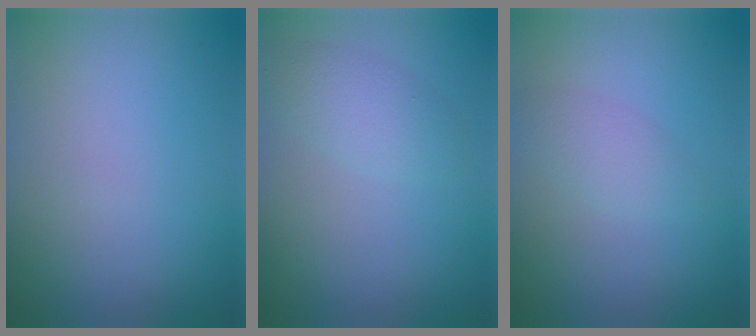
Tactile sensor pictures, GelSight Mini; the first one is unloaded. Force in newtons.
{"total": 2.2, "press": 2.2, "slide": 0.1}
{"total": 1.7, "press": 1.7, "slide": 0.1}